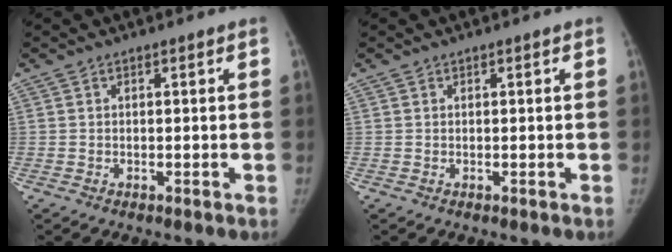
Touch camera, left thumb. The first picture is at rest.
{"total": 0.0}